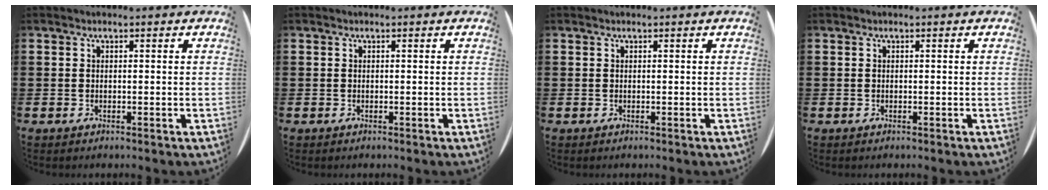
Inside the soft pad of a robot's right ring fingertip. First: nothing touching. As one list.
[{"total": 0.0}, {"total": 0.0}, {"total": 0.0}]